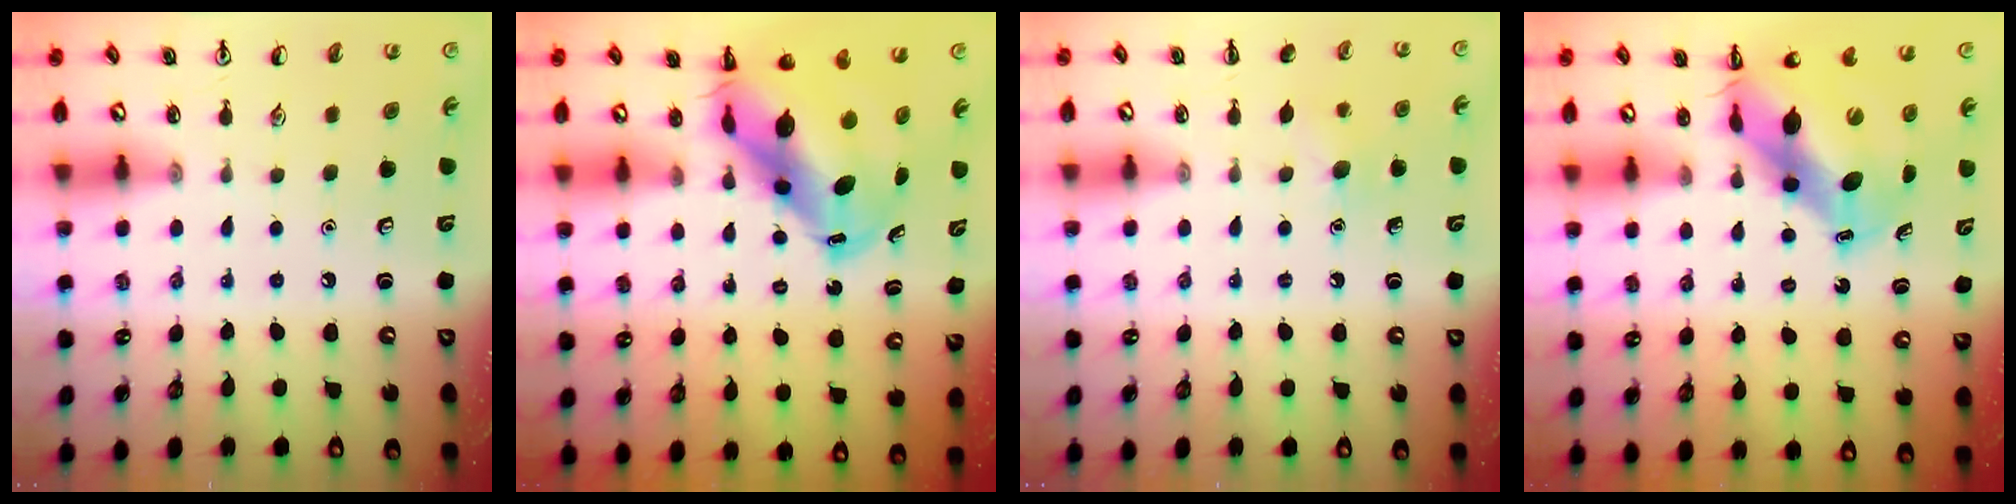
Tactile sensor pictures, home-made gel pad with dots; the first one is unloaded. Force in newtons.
{"total": 11.6, "press": 11.3, "slide": 2.9}
{"total": 6.1, "press": 5.9, "slide": 1.8}
{"total": 10.4, "press": 10.0, "slide": 3.0}